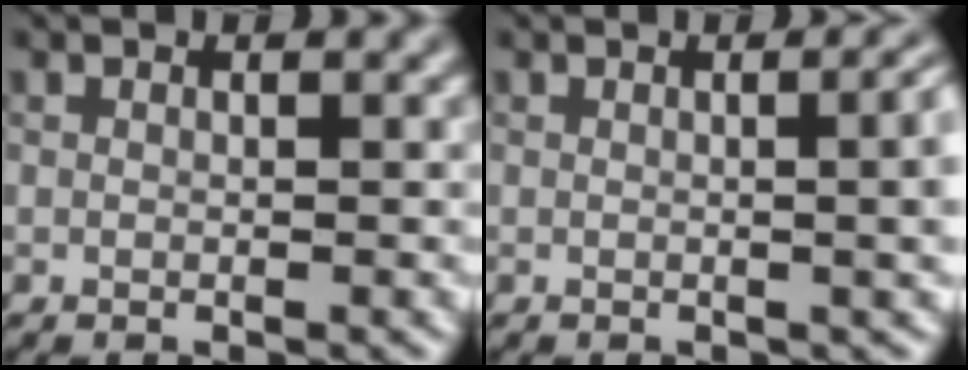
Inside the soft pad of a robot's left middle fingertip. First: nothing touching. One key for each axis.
{"total": 5.4, "fx": 0.3, "fy": 2.4, "fz": 4.8, "tx": -0.029, "ty": 0.010, "tz": 0.005}